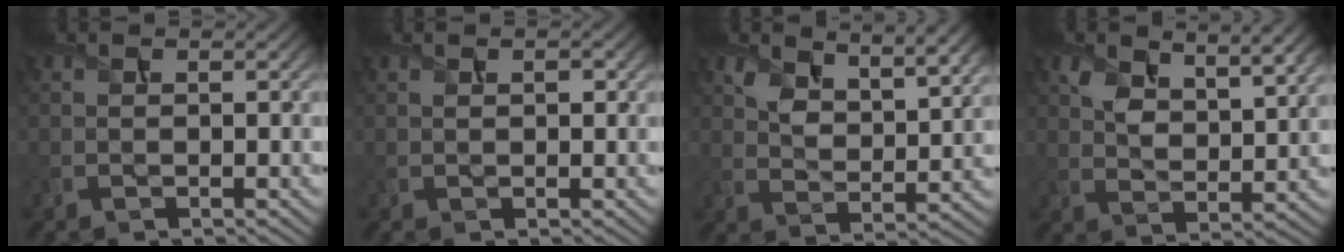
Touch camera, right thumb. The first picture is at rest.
{"total": 1.2, "force": [0.5, 0.6, 0.9], "torque": [-0.014, -0.001, 0.012]}
{"total": 7.8, "force": [5.2, 3.3, 4.8], "torque": [-0.097, -0.005, 0.099]}
{"total": 7.1, "force": [4.4, 3.2, 4.6], "torque": [-0.092, -0.003, 0.083]}